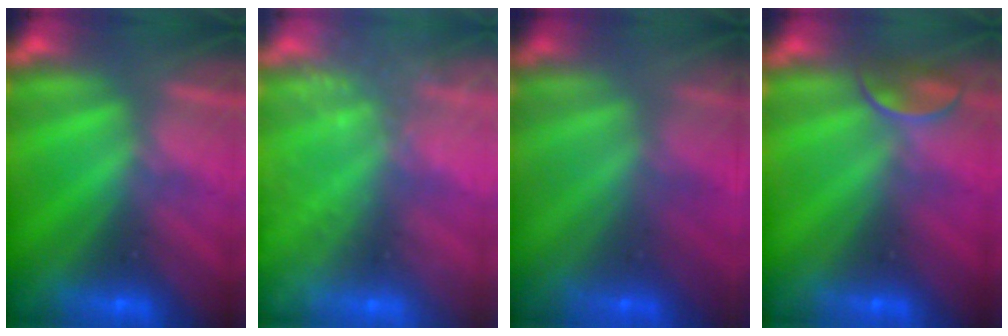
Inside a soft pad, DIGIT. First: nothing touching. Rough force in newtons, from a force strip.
{"total": 2.4}
{"total": 1.5}
{"total": 2.4}